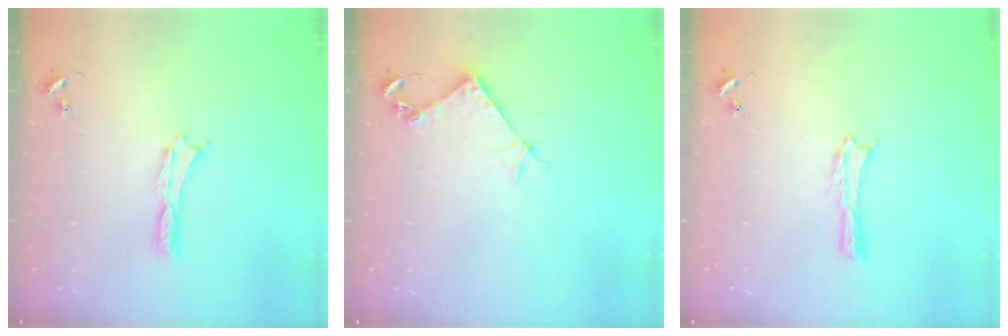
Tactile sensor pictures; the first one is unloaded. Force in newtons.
{"total": 4.6, "press": 4.6, "slide": 0.3}
{"total": 0.0}